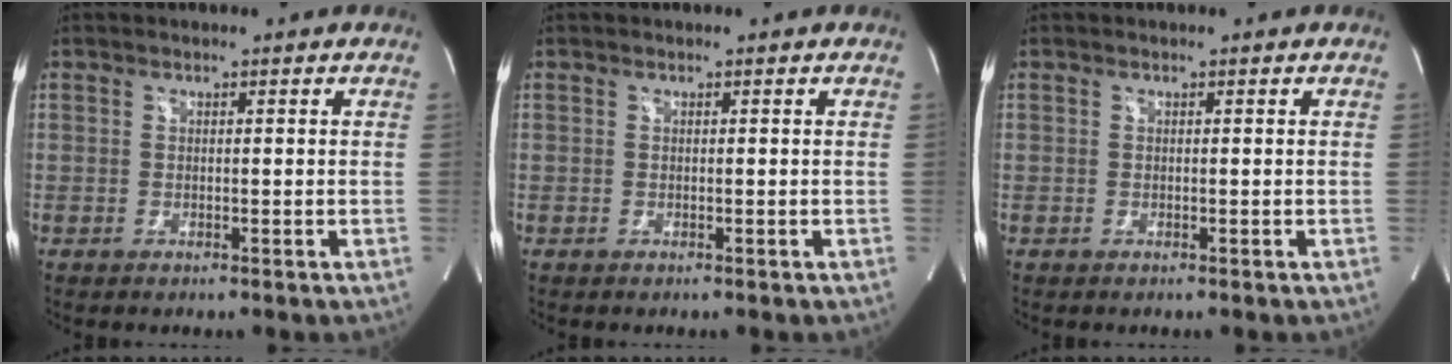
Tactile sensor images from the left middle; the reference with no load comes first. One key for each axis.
{"total": 0.0}
{"total": 0.0}